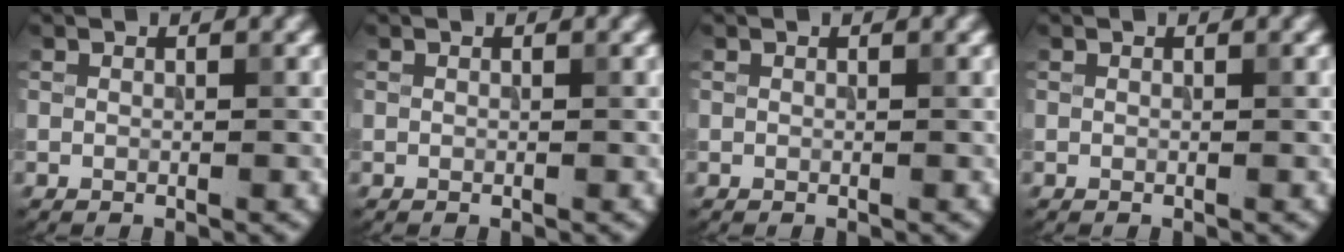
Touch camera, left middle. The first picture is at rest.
{"total": 0.0}
{"total": 0.0}
{"total": 0.0}